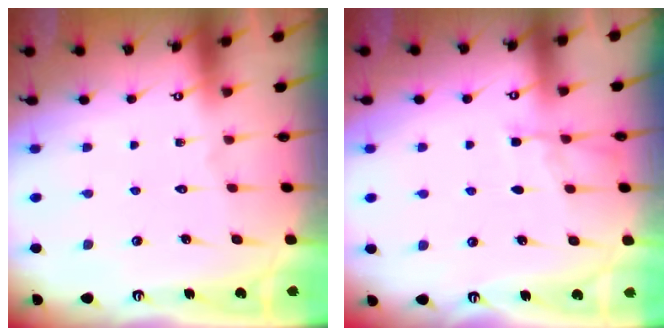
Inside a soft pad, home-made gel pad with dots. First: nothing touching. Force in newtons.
{"total": 5.9, "press": 5.9, "slide": 0.6}